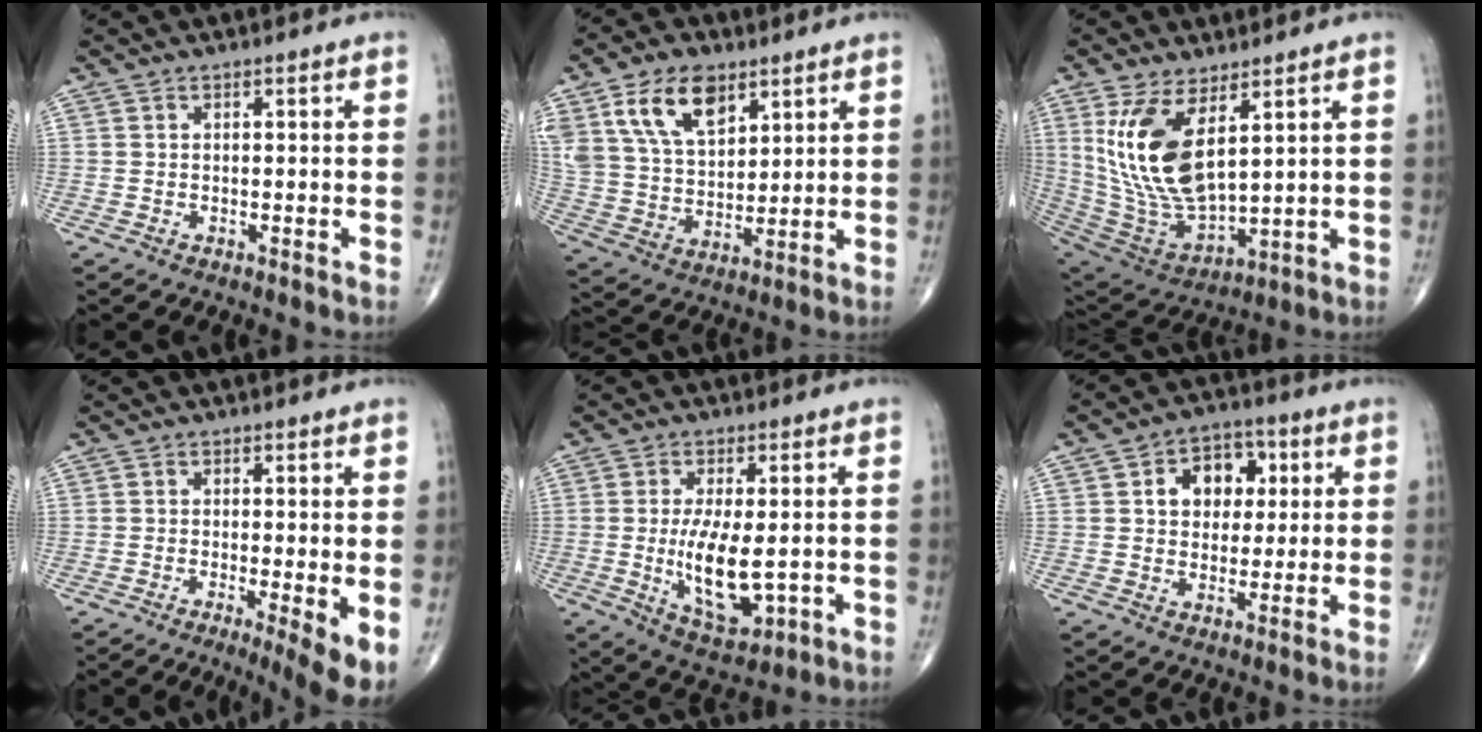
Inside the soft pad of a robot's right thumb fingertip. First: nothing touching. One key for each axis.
{"total": 14.6, "fx": 7.8, "fy": 8.4, "fz": 9.1, "tx": -0.149, "ty": -0.026, "tz": 0.157}
{"total": 16.6, "fx": 5.9, "fy": 7.4, "fz": 13.6, "tx": -0.260, "ty": -0.031, "tz": 0.138}
{"total": 5.4, "fx": -1.2, "fy": 0.8, "fz": 5.2, "tx": -0.086, "ty": -0.018, "tz": -0.024}
{"total": 11.2, "fx": -1.0, "fy": 4.7, "fz": 10.2, "tx": -0.174, "ty": -0.022, "tz": -0.003}
{"total": 9.5, "fx": 2.3, "fy": 7.0, "fz": 6.0, "tx": -0.043, "ty": 0.007, "tz": 0.033}